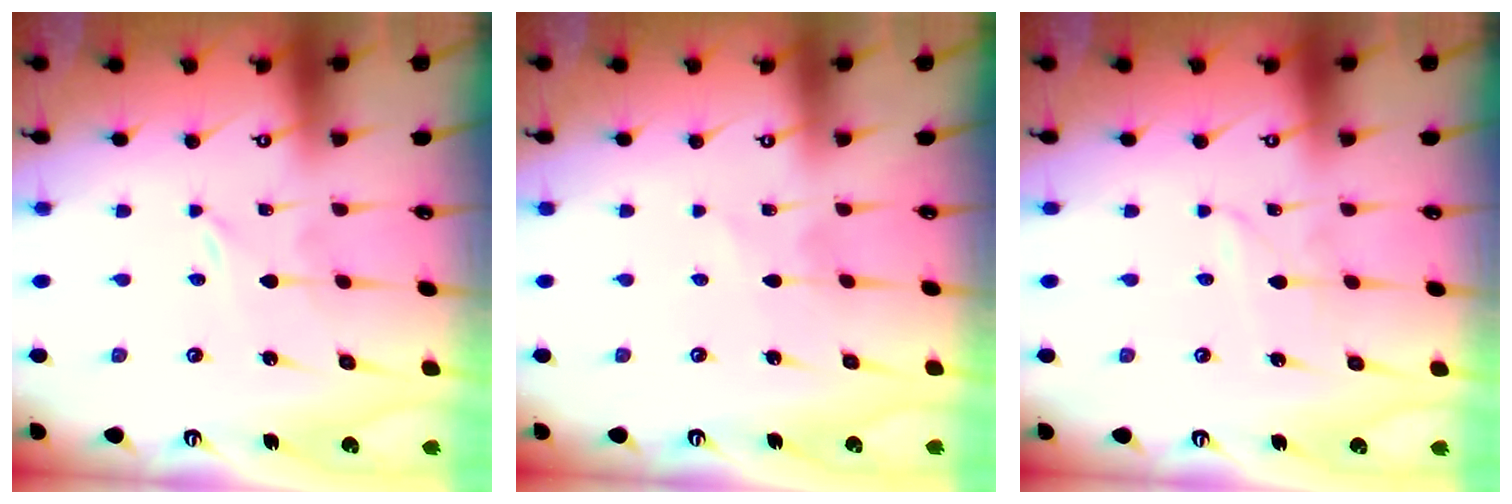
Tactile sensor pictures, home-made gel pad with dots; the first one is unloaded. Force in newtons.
{"total": 1.8, "press": 1.8, "slide": 0.2}
{"total": 1.7, "press": 1.7, "slide": 0.2}